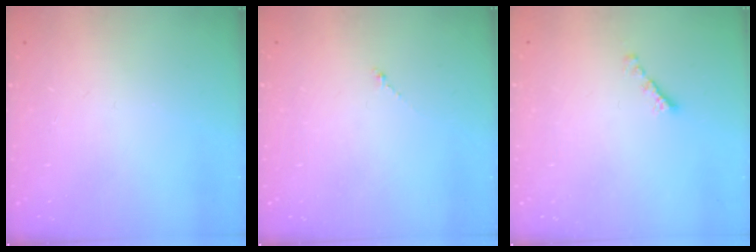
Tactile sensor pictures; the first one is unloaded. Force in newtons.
{"total": 0.7, "press": 0.6, "slide": 0.4}
{"total": 2.2, "press": 2.1, "slide": 0.7}